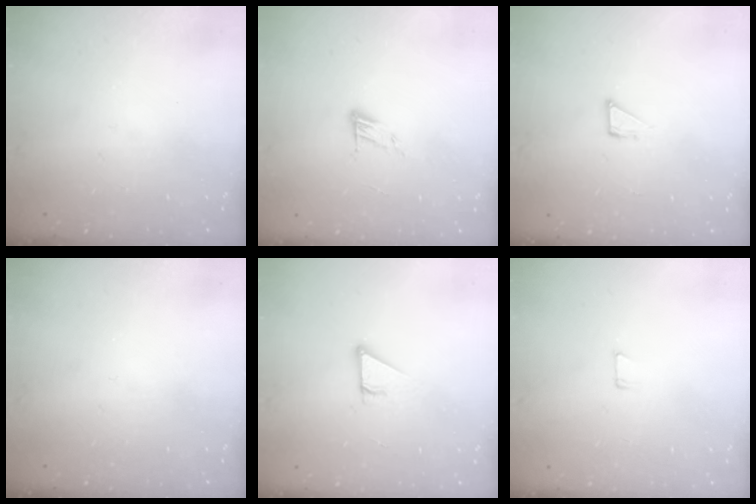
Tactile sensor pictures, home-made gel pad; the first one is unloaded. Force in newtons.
{"total": 5.6, "press": 5.6, "slide": 0.4}
{"total": 2.7, "press": 2.7, "slide": 0.2}
{"total": 0.0}
{"total": 2.9, "press": 2.9, "slide": 0.2}
{"total": 4.3, "press": 4.3, "slide": 0.4}